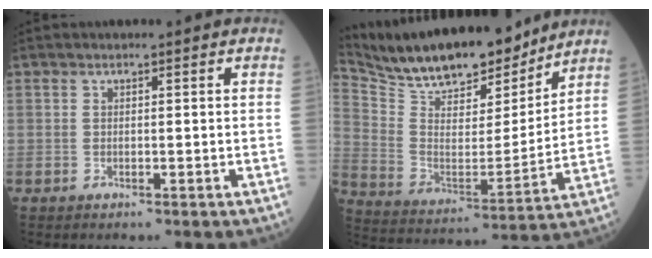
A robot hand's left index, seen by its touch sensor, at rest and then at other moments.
{"total": 20.7, "force": [18.0, 5.6, 8.6], "torque": [-0.164, 0.000, 0.301]}